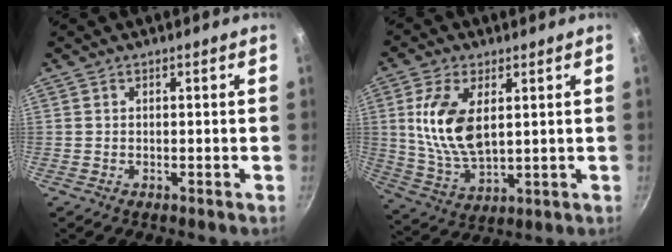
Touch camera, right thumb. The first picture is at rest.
{"total": 12.9, "force": [2.9, 6.8, 10.6], "torque": [-0.203, -0.018, 0.063]}